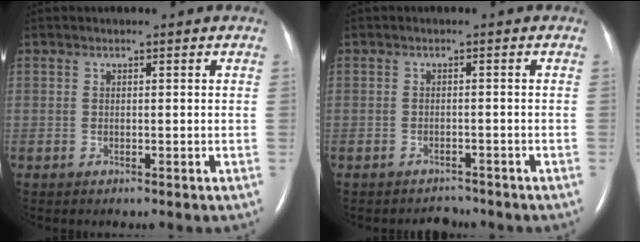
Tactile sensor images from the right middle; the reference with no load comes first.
{"total": 2.0, "force": [-1.8, 0.6, -0.4], "torque": [-0.001, -0.003, -0.025]}